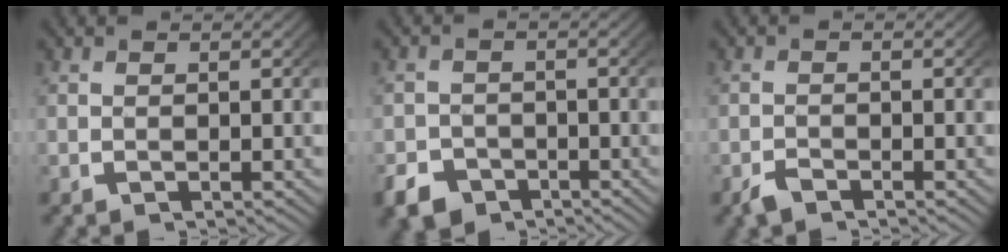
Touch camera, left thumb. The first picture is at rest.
{"total": 5.4, "force": [-4.0, 3.3, 1.5], "torque": [-0.018, -0.022, -0.066]}
{"total": 1.4, "force": [-1.2, 0.5, 0.5], "torque": [-0.010, -0.005, -0.025]}